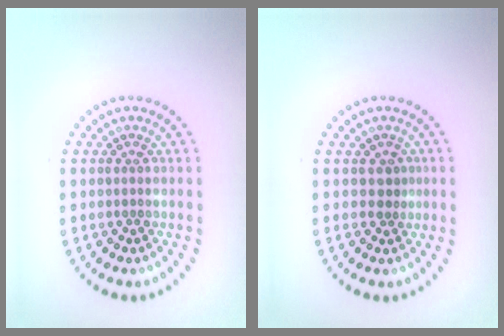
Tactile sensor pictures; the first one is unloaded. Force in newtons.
{"total": 1.4, "press": 1.1, "slide": 0.8}